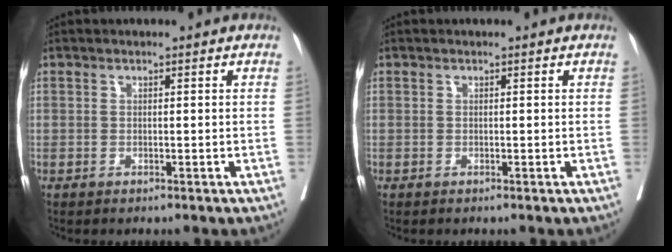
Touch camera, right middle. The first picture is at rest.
{"total": 0.0}